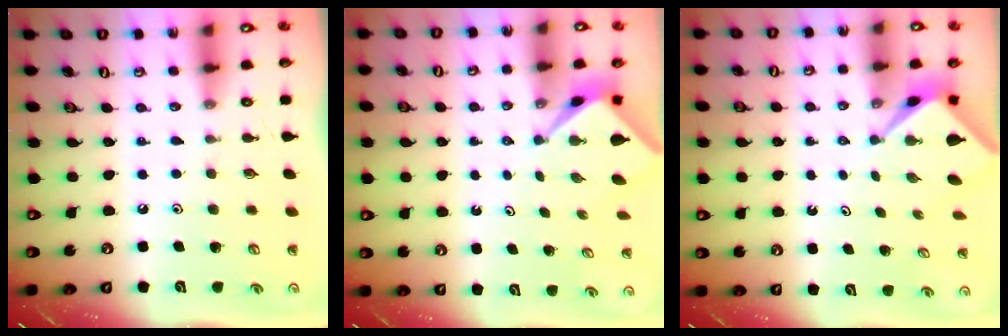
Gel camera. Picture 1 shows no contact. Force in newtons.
{"total": 2.2, "press": 2.2, "slide": 0.2}
{"total": 2.3, "press": 2.3, "slide": 0.3}